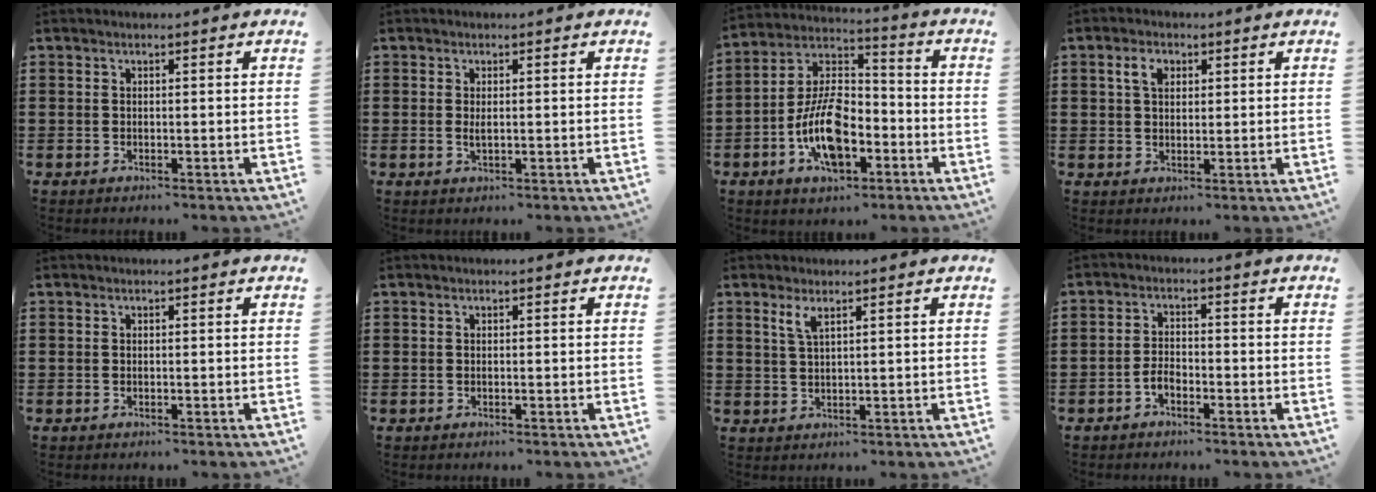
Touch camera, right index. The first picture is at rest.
{"total": 1.3, "force": [0.0, 0.2, 1.3], "torque": [-0.026, -0.003, 0.001]}
{"total": 11.3, "force": [-4.4, 5.5, 8.9], "torque": [-0.194, 0.003, -0.079]}
{"total": 3.3, "force": [1.3, 2.1, 2.2], "torque": [-0.051, 0.011, 0.023]}
{"total": 0.0}
{"total": 0.0}
{"total": 2.5, "force": [1.5, 0.5, 1.9], "torque": [-0.041, 0.004, 0.025]}
{"total": 2.4, "force": [-1.5, 1.1, 1.6], "torque": [-0.040, 0.000, -0.031]}